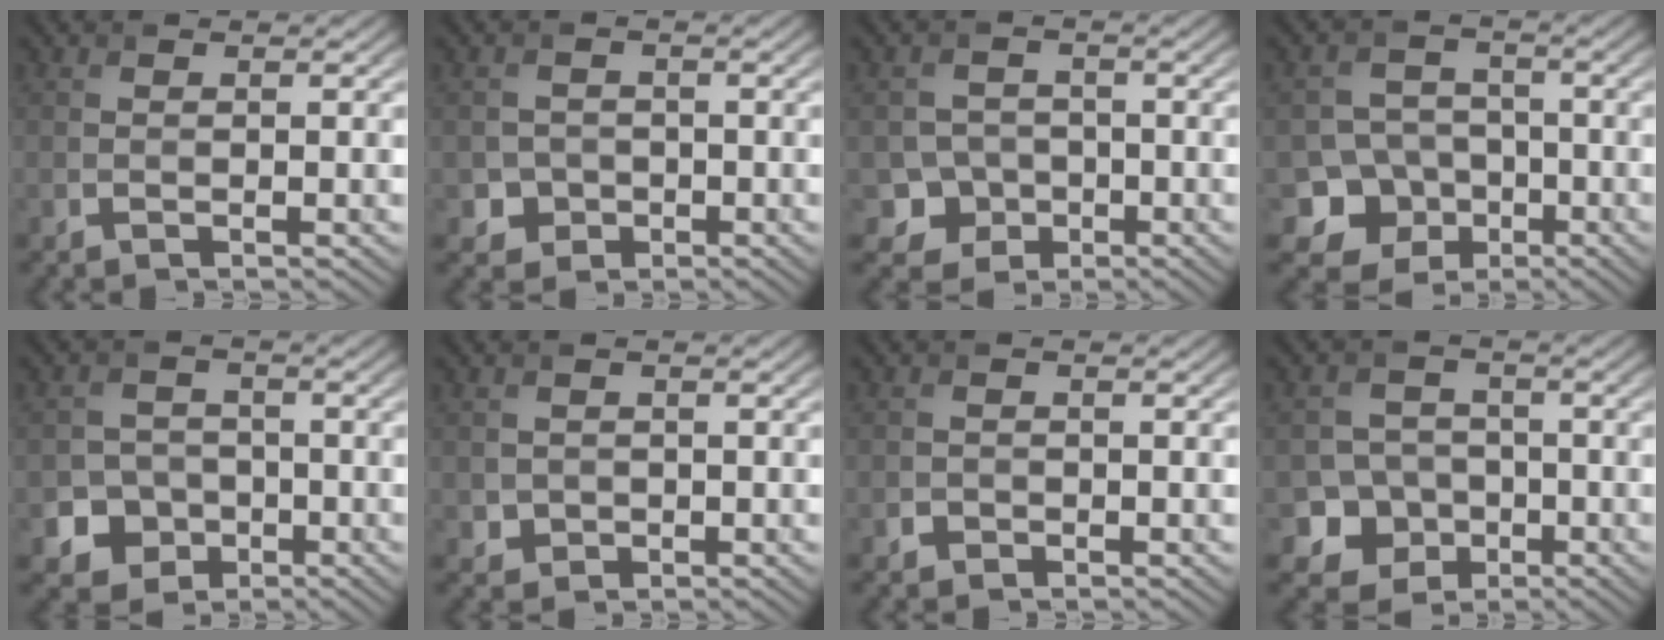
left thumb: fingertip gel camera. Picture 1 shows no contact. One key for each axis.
{"total": 2.6, "fx": -0.9, "fy": 2.4, "fz": 0.6, "tx": -0.009, "ty": -0.002, "tz": -0.017}
{"total": 4.1, "fx": -1.6, "fy": 3.7, "fz": 0.9, "tx": -0.013, "ty": -0.001, "tz": -0.043}
{"total": 7.6, "fx": -3.5, "fy": 6.5, "fz": 2.1, "tx": -0.040, "ty": -0.011, "tz": -0.084}
{"total": 5.3, "fx": -2.2, "fy": 4.6, "fz": 1.5, "tx": -0.023, "ty": -0.003, "tz": -0.059}
{"total": 1.6, "fx": 0.0, "fy": 1.6, "fz": 0.3, "tx": -0.009, "ty": -0.009, "tz": 0.000}
{"total": 0.9, "fx": -0.5, "fy": 0.7, "fz": 0.1, "tx": 0.000, "ty": -0.002, "tz": -0.012}
{"total": 5.9, "fx": -2.3, "fy": 5.2, "fz": 1.6, "tx": -0.028, "ty": -0.004, "tz": -0.065}